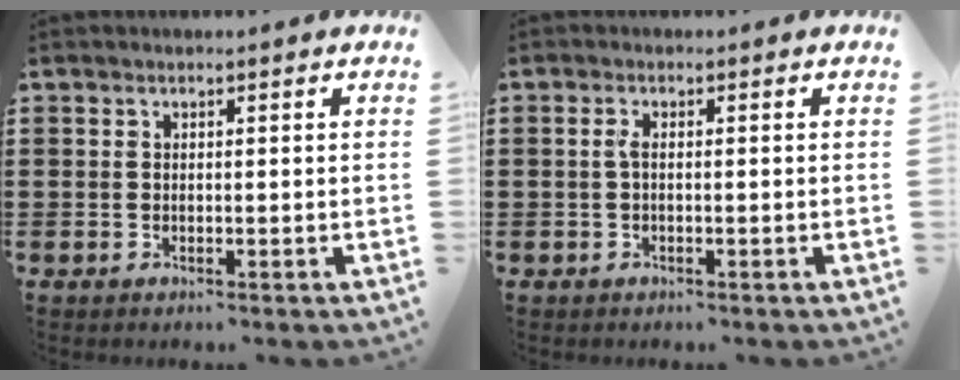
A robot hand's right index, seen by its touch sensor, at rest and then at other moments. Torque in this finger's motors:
{"motor_torque": [0.42, -0.37, 0.00, 0.05]}